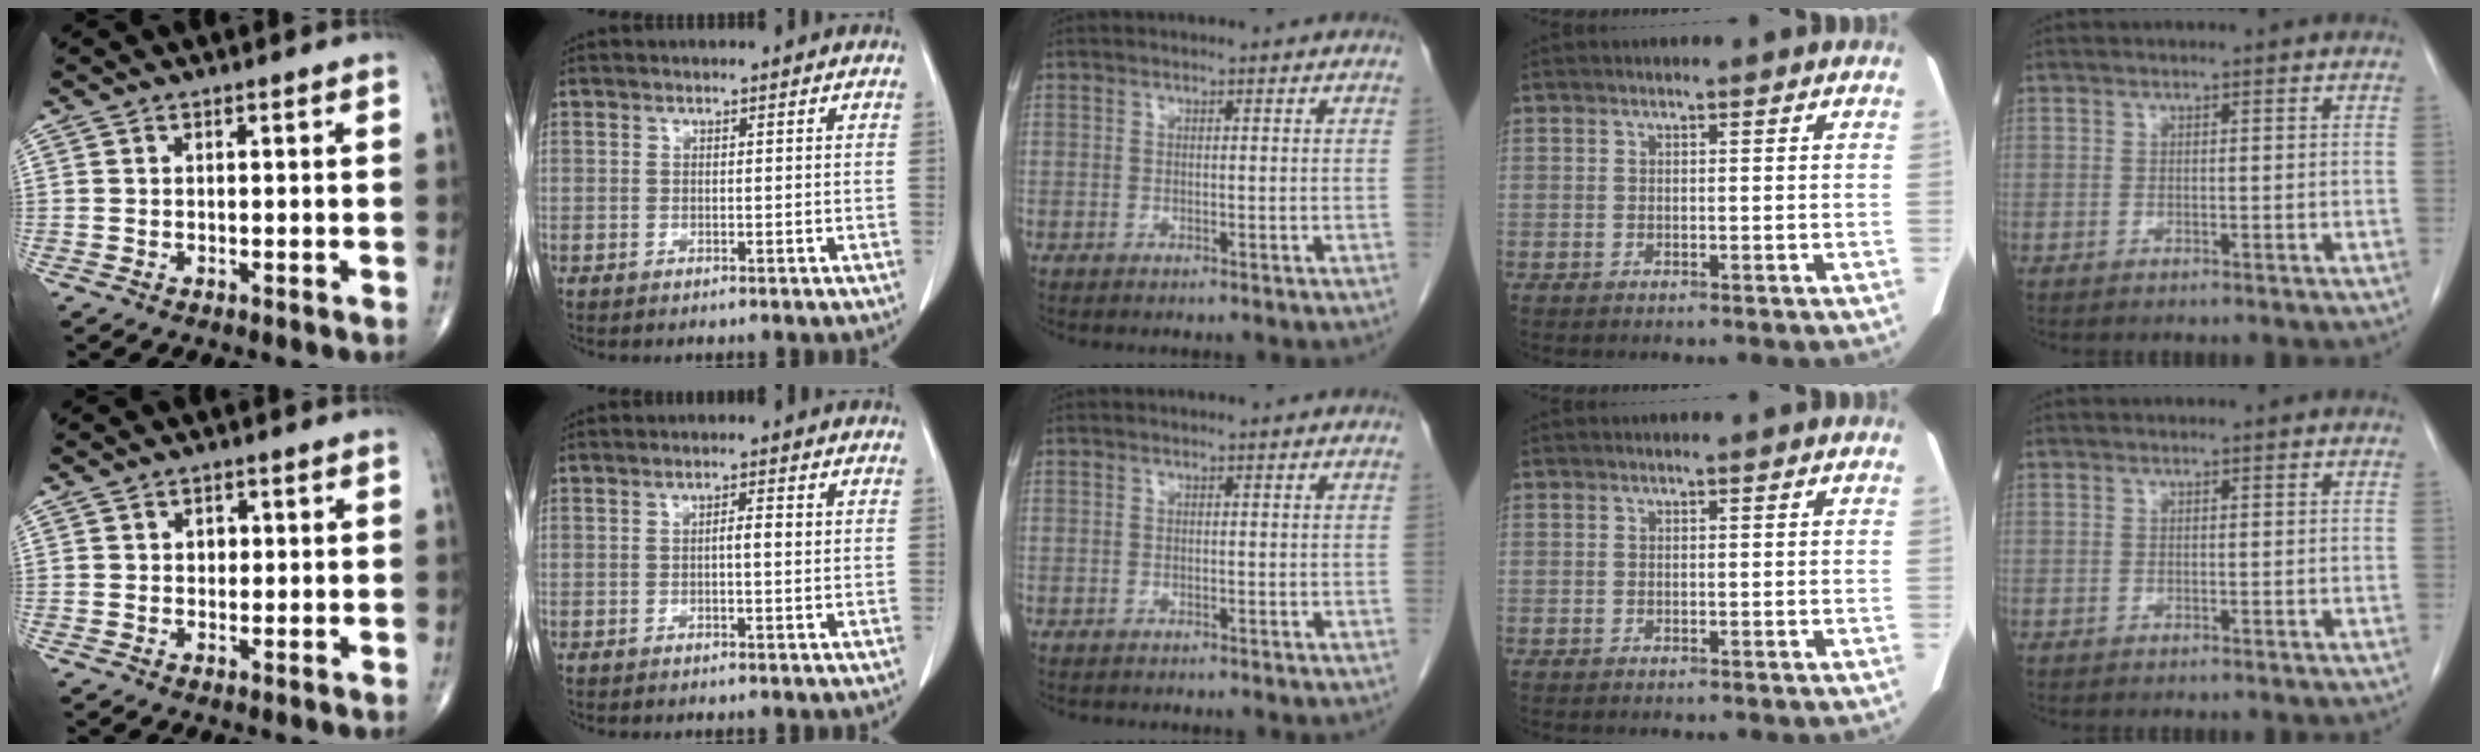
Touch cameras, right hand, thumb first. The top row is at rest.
{"thumb": {"total": 2.0, "force": [0.4, 1.6, 1.1], "torque": [-0.005, 0.001, 0.005]}, "index": {"total": 2.3, "force": [0.1, 0.3, 2.2], "torque": [-0.037, 0.003, 0.001]}, "middle": {"total": 0.6, "force": [-0.6, 0.3, 0.1], "torque": [-0.009, 0.000, -0.009]}}